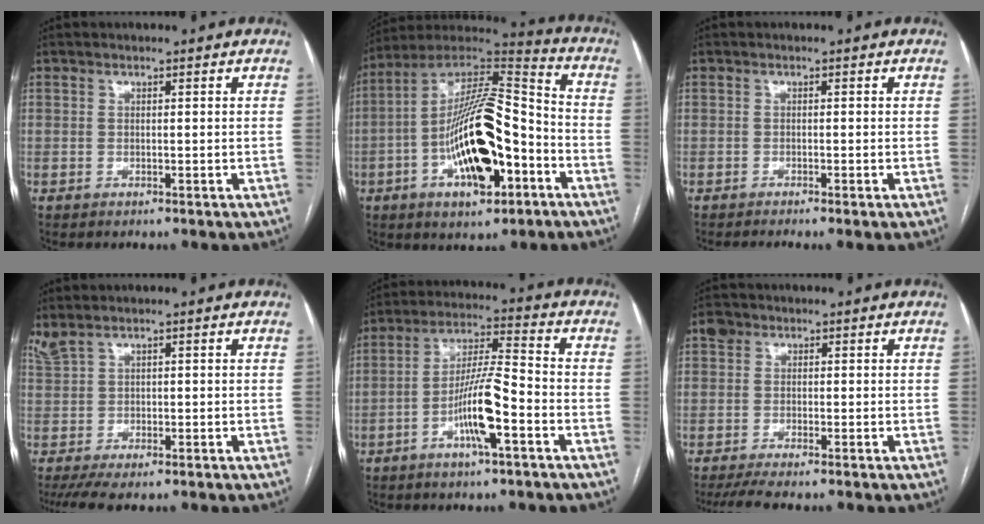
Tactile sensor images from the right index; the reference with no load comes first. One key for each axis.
{"total": 20.2, "fx": -5.9, "fy": 6.4, "fz": 18.2, "tx": -0.336, "ty": 0.013, "tz": -0.090}
{"total": 1.8, "fx": -1.4, "fy": -0.3, "fz": 1.1, "tx": -0.019, "ty": 0.000, "tz": -0.024}
{"total": 3.3, "fx": 0.2, "fy": 1.1, "fz": 3.1, "tx": -0.084, "ty": 0.017, "tz": 0.012}
{"total": 10.0, "fx": -4.0, "fy": 0.8, "fz": 9.1, "tx": -0.176, "ty": 0.005, "tz": -0.073}
{"total": 3.6, "fx": -1.7, "fy": 1.8, "fz": 2.5, "tx": -0.068, "ty": 0.004, "tz": -0.035}